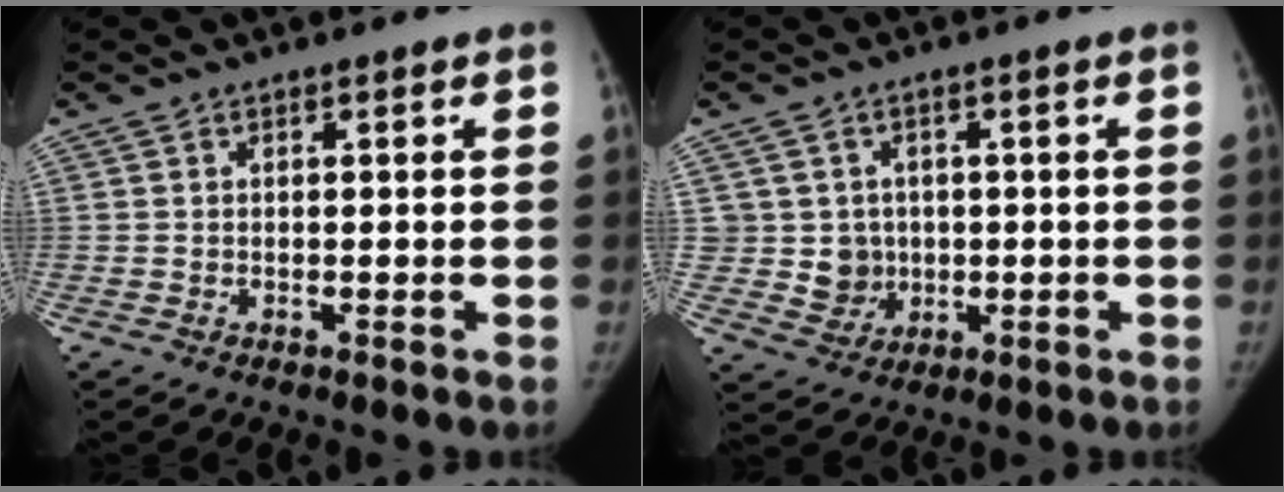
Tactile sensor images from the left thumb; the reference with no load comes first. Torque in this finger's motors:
{"motor_torque": [-0.09, 0.09, 0.18, -0.18, 0.00]}